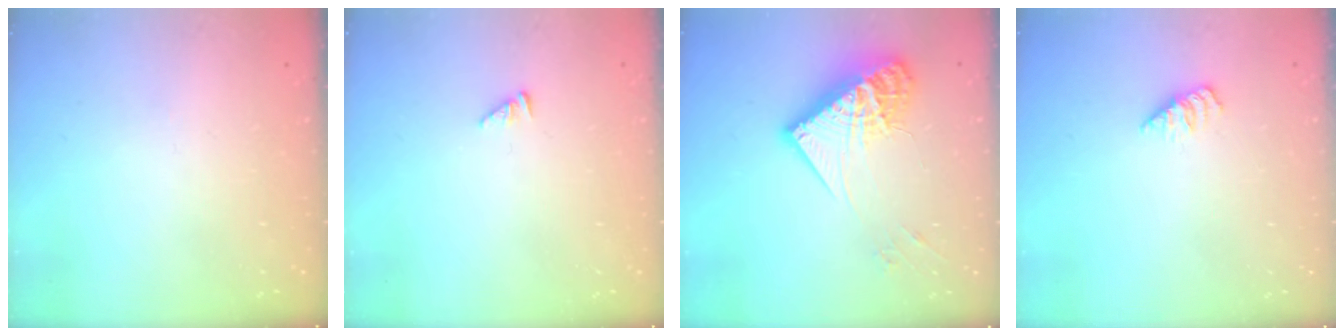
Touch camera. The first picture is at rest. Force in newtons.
{"total": 1.7, "press": 1.7, "slide": 0.3}
{"total": 16.8, "press": 16.8, "slide": 1.5}
{"total": 1.7, "press": 1.7, "slide": 0.3}